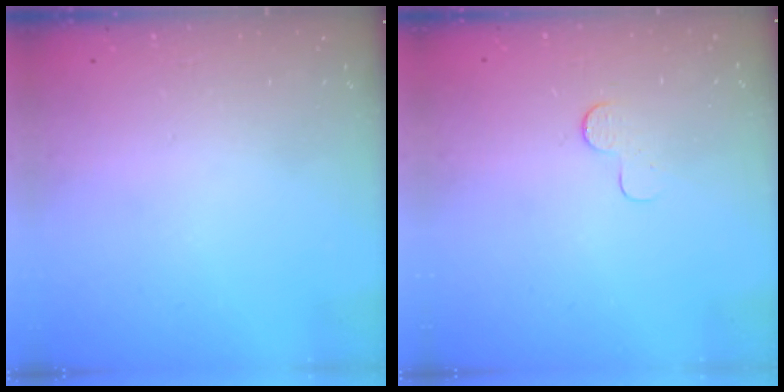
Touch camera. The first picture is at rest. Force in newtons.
{"total": 3.7, "press": 3.7, "slide": 0.4}